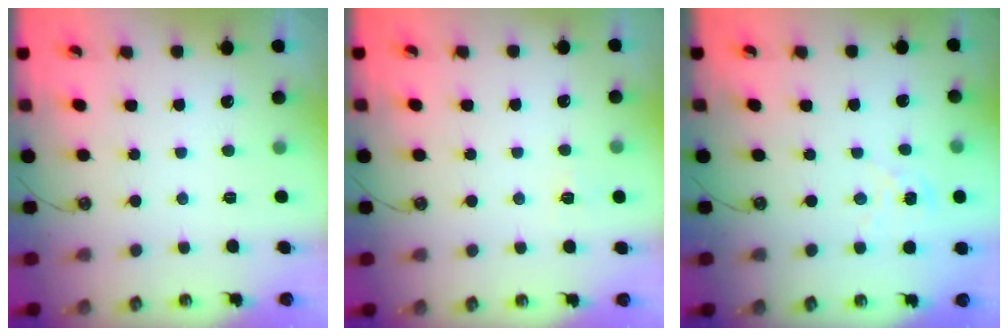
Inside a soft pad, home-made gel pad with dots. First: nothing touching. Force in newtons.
{"total": 2.8, "press": 2.8, "slide": 0.3}
{"total": 1.4, "press": 1.4, "slide": 0.2}